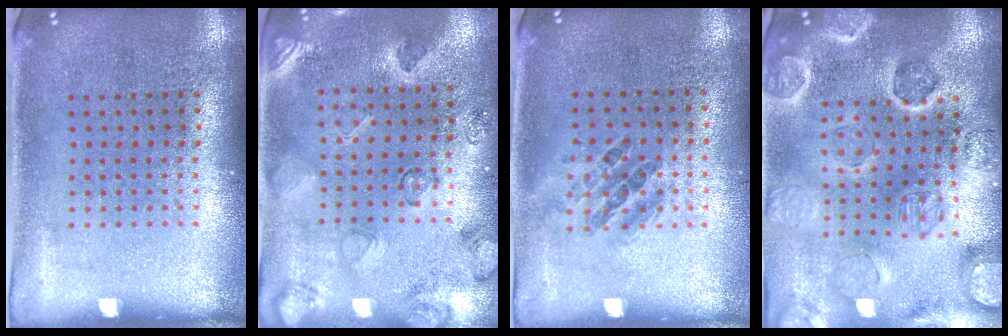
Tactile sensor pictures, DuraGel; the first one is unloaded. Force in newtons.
{"total": 2.3, "press": 1.9, "slide": 1.3}
{"total": 0.9, "press": 0.8, "slide": 0.5}
{"total": 2.9, "press": 2.9, "slide": 0.3}